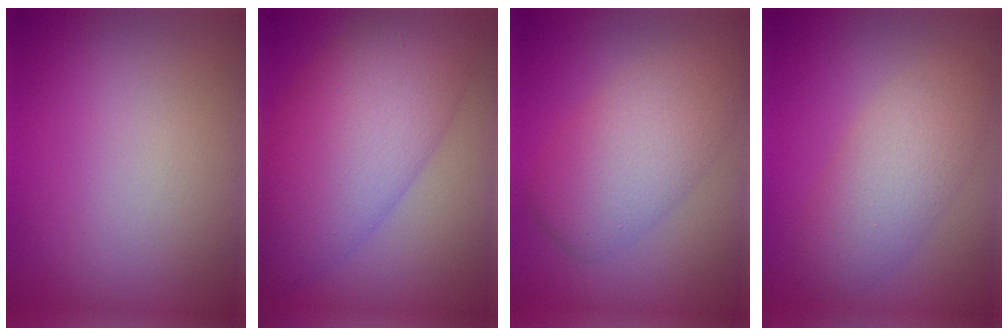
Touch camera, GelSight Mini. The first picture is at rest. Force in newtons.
{"total": 10.2, "press": 10.2, "slide": 0.2}
{"total": 6.2, "press": 6.2, "slide": 0.3}
{"total": 4.9, "press": 4.9, "slide": 0.0}